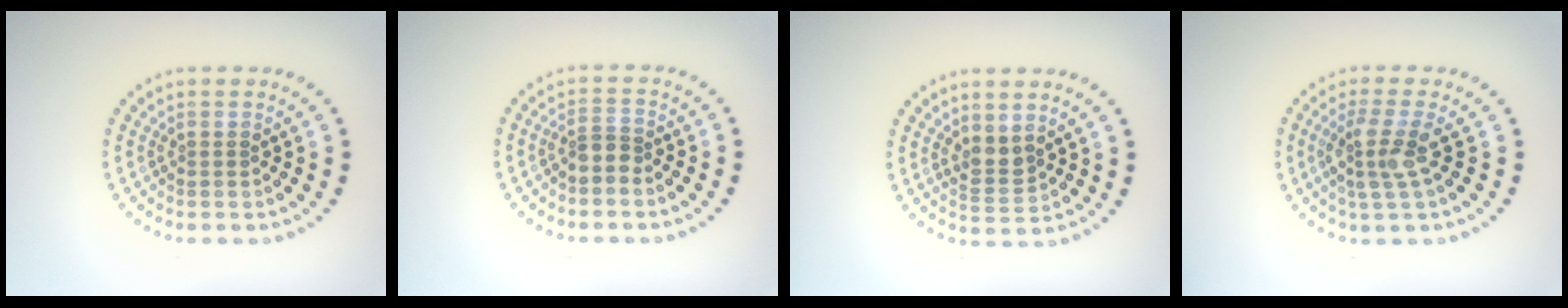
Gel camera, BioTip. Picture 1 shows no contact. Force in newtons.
{"total": 1.5, "press": 1.2, "slide": 1.0}
{"total": 2.0, "press": 1.8, "slide": 1.0}
{"total": 3.1, "press": 2.7, "slide": 1.5}